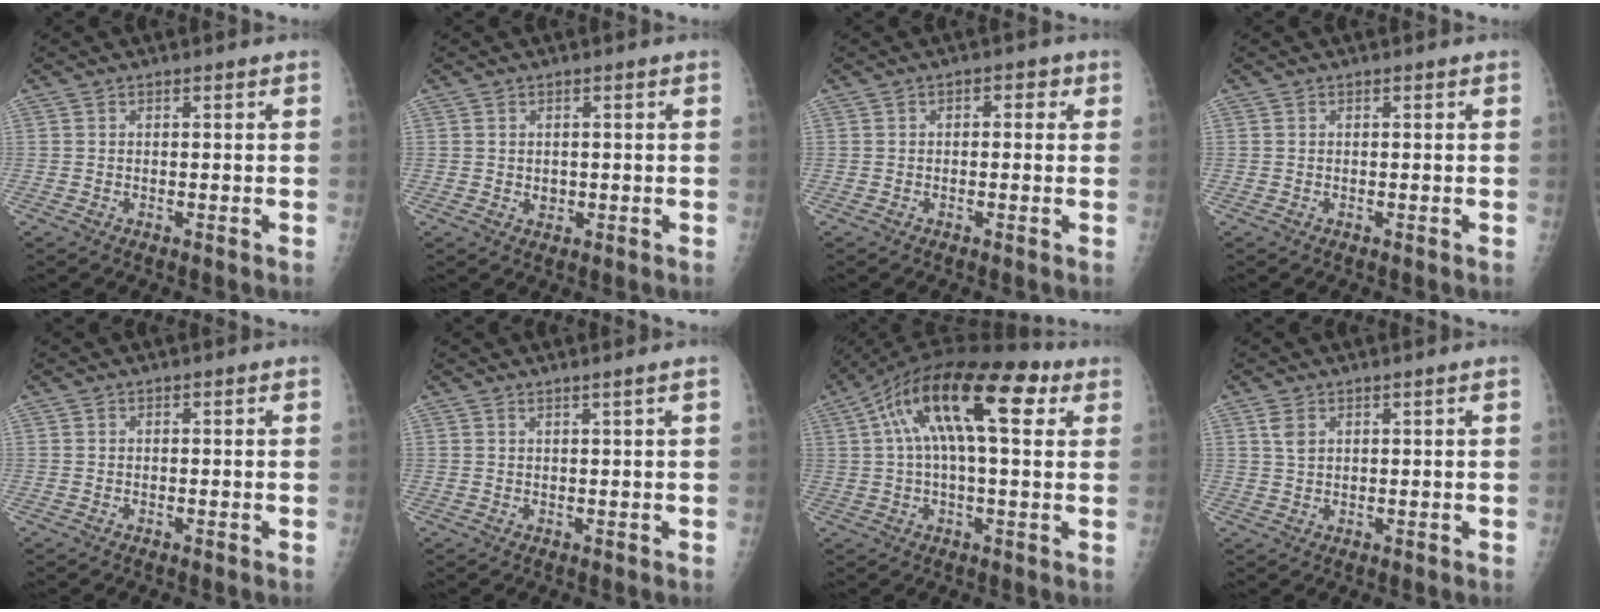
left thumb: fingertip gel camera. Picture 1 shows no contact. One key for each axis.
{"total": 1.5, "fx": 0.0, "fy": 1.3, "fz": 0.8, "tx": -0.008, "ty": 0.000, "tz": 0.006}
{"total": 2.8, "fx": 0.7, "fy": 1.8, "fz": 2.0, "tx": -0.005, "ty": 0.005, "tz": 0.002}
{"total": 0.0}
{"total": 0.0}
{"total": 1.3, "fx": 0.7, "fy": -0.6, "fz": 0.9, "tx": -0.027, "ty": -0.010, "tz": 0.020}
{"total": 17.4, "fx": 5.7, "fy": 6.7, "fz": 15.0, "tx": -0.250, "ty": 0.036, "tz": 0.086}
{"total": 2.3, "fx": 1.3, "fy": 0.9, "fz": 1.7, "tx": -0.039, "ty": 0.002, "tz": 0.034}